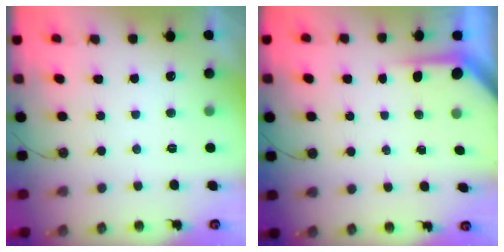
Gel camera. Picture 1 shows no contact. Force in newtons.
{"total": 3.4, "press": 3.4, "slide": 0.4}